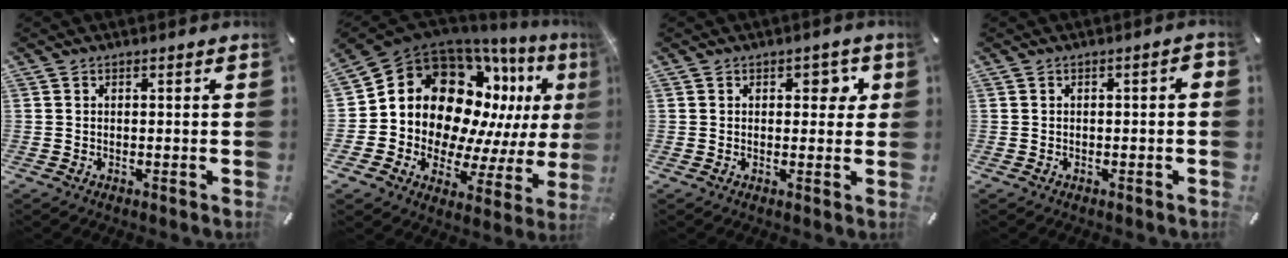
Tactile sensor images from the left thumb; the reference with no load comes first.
{"total": 17.4, "force": [6.6, 13.4, 9.0], "torque": [-0.165, -0.074, 0.128]}
{"total": 3.4, "force": [1.0, 2.2, 2.4], "torque": [-0.022, -0.002, 0.006]}
{"total": 2.0, "force": [-0.7, 0.9, 1.6], "torque": [-0.028, 0.007, -0.014]}